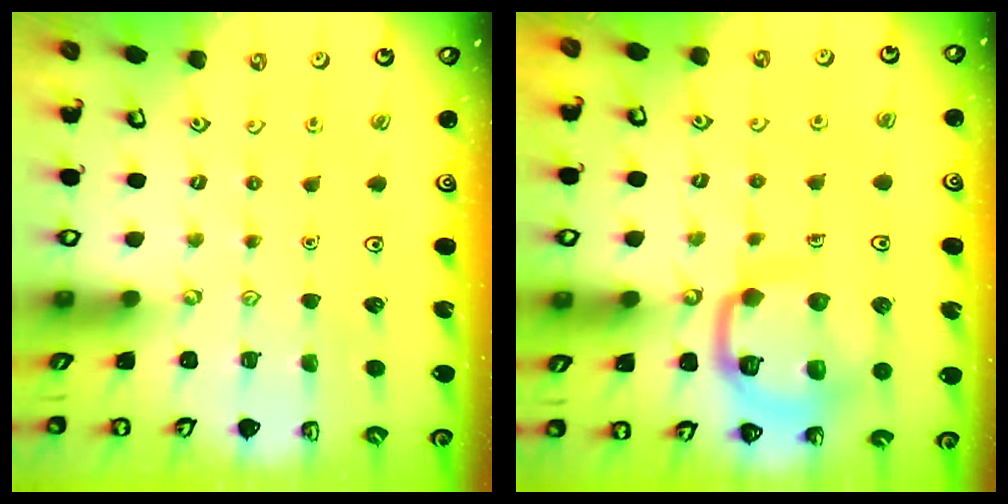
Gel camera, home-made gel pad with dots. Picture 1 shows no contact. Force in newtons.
{"total": 14.1, "press": 14.0, "slide": 1.4}